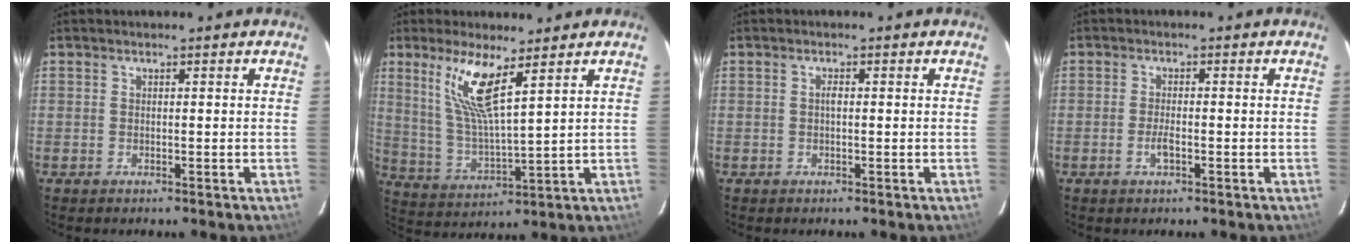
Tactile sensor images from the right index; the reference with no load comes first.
{"total": 10.5, "force": [6.0, 2.4, 8.2], "torque": [-0.164, -0.003, 0.127]}
{"total": 0.9, "force": [0.0, 0.3, 0.8], "torque": [-0.016, 0.004, -0.002]}
{"total": 2.2, "force": [-1.0, 0.7, 1.8], "torque": [-0.040, -0.003, -0.019]}